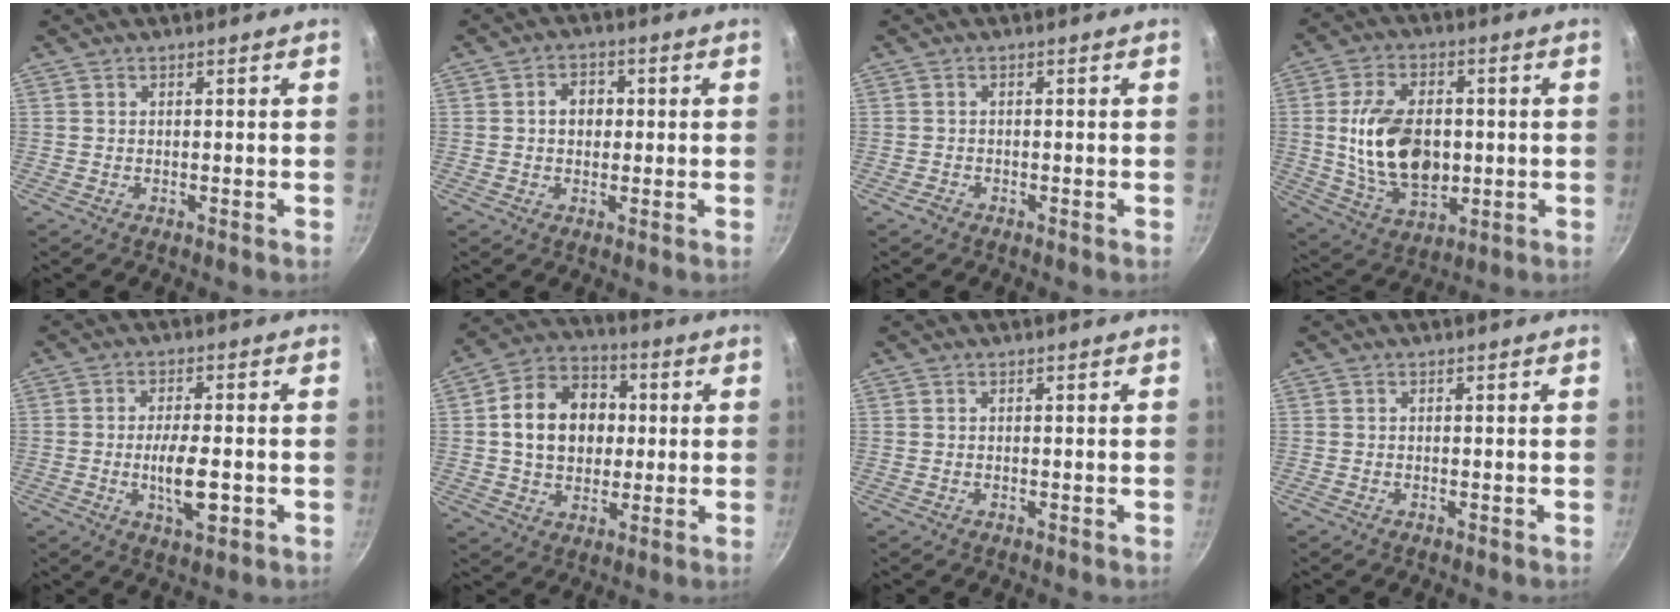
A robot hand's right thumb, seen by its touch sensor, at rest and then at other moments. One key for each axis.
{"total": 4.5, "fx": 0.4, "fy": 3.6, "fz": 2.7, "tx": -0.018, "ty": 0.010, "tz": 0.001}
{"total": 1.3, "fx": -1.0, "fy": 0.7, "fz": 0.2, "tx": -0.008, "ty": 0.009, "tz": -0.019}
{"total": 16.5, "fx": 0.0, "fy": 10.4, "fz": 12.7, "tx": -0.209, "ty": 0.000, "tz": 0.007}
{"total": 8.0, "fx": -2.0, "fy": 2.9, "fz": 7.2, "tx": -0.117, "ty": 0.004, "tz": -0.030}
{"total": 14.9, "fx": 1.5, "fy": 11.6, "fz": 9.1, "tx": -0.122, "ty": 0.023, "tz": 0.015}
{"total": 0.0}
{"total": 0.0}